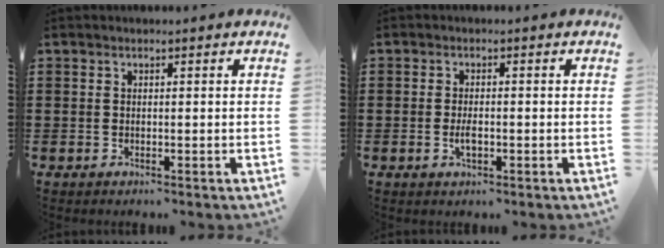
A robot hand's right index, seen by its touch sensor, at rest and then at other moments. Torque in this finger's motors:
{"motor_torque": [0.20, 0.60, 0.14, 0.04]}